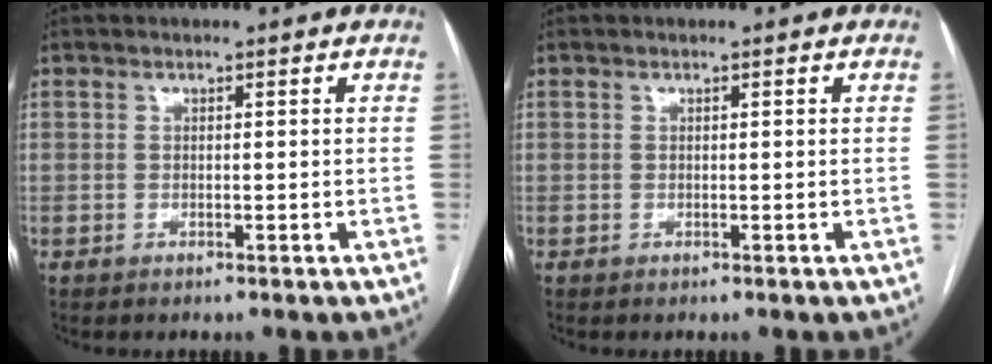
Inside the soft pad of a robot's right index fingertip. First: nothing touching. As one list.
[{"total": 0.0}]